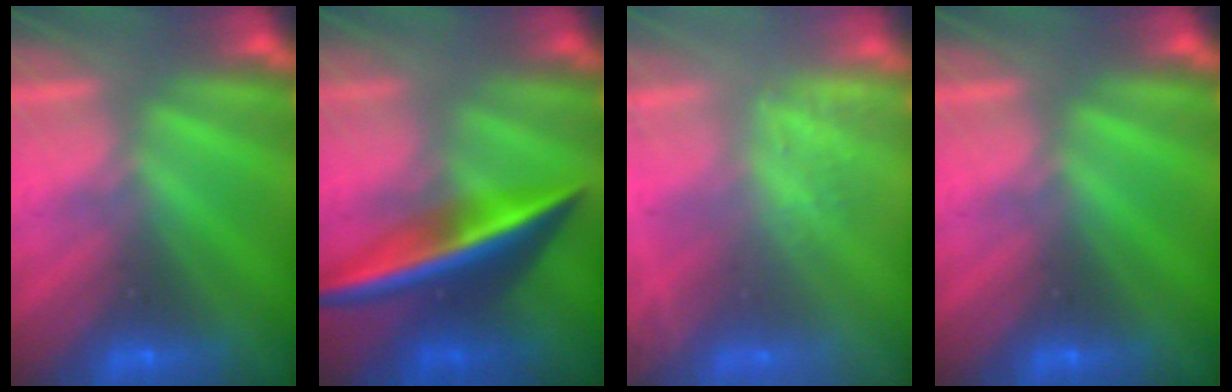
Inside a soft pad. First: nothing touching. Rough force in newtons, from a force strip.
{"total": 2.5}
{"total": 2.6}
{"total": 0.0}